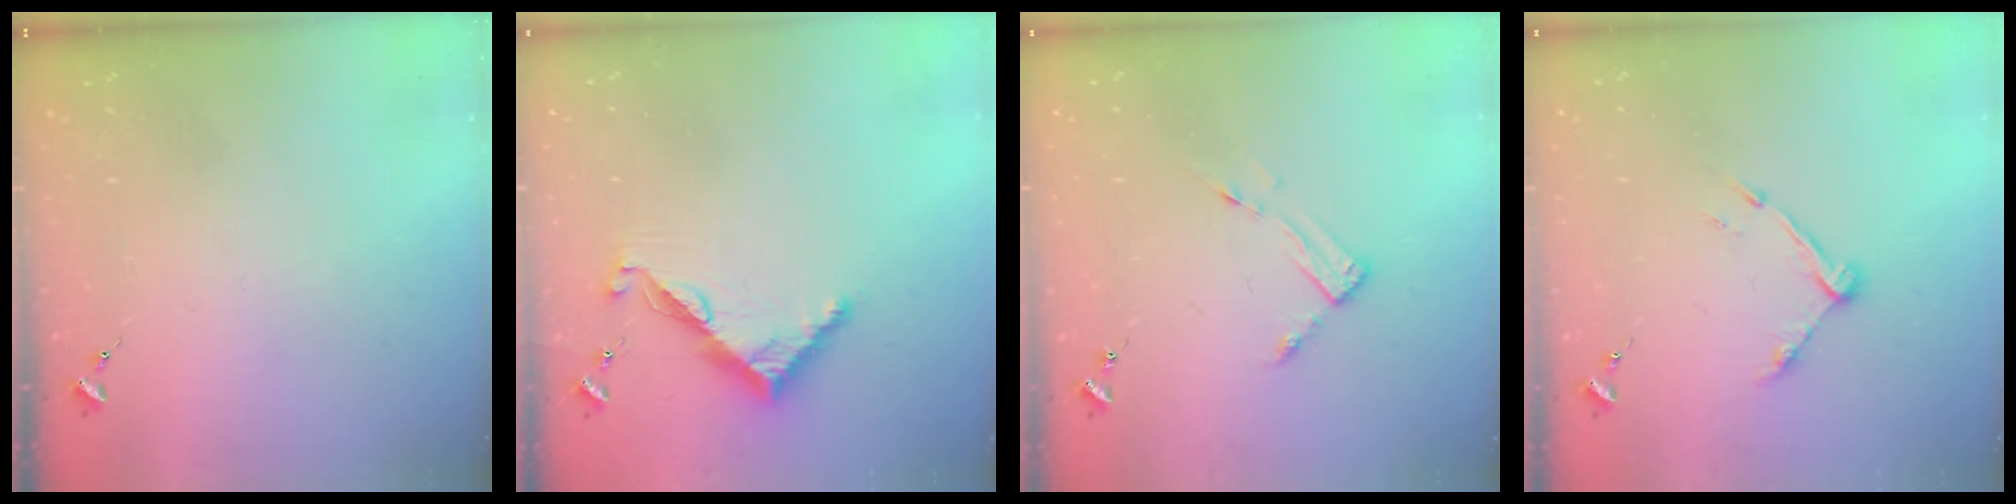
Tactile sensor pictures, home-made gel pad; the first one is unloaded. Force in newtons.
{"total": 8.7, "press": 8.7, "slide": 0.6}
{"total": 3.5, "press": 3.5, "slide": 0.4}
{"total": 8.7, "press": 8.7, "slide": 0.5}